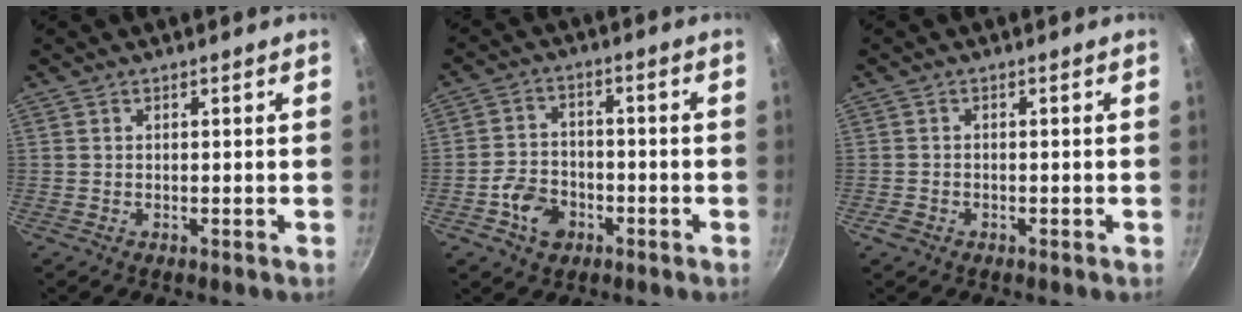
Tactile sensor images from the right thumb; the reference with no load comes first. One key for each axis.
{"total": 7.5, "fx": -3.3, "fy": 5.6, "fz": 3.8, "tx": -0.054, "ty": 0.030, "tz": -0.062}
{"total": 1.7, "fx": -0.9, "fy": 1.3, "fz": 0.7, "tx": -0.017, "ty": 0.005, "tz": -0.015}